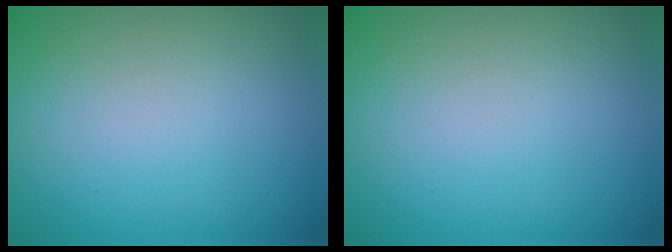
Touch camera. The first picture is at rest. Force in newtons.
{"total": 0.0}